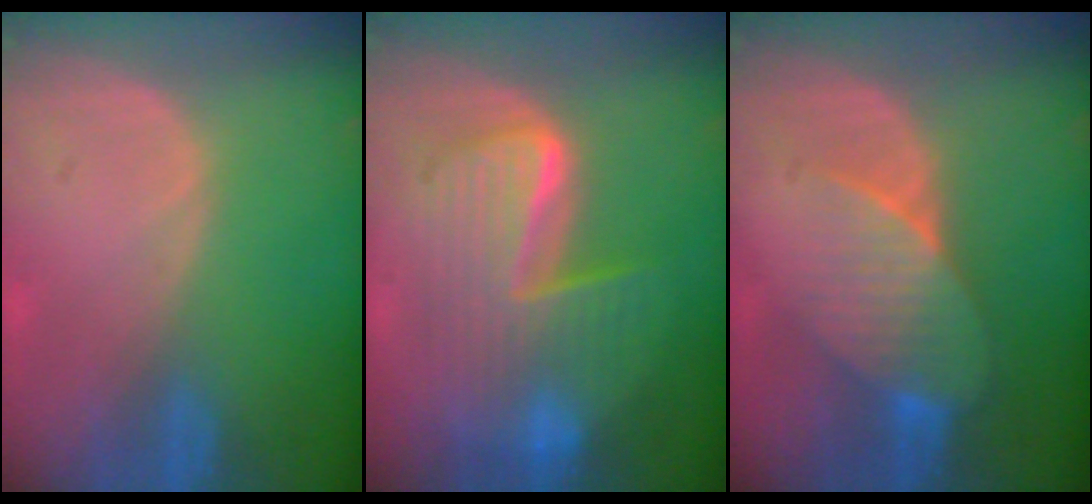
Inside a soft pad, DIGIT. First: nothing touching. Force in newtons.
{"total": 10.3, "press": 10.3, "slide": 0.9}
{"total": 7.6, "press": 6.9, "slide": 3.1}